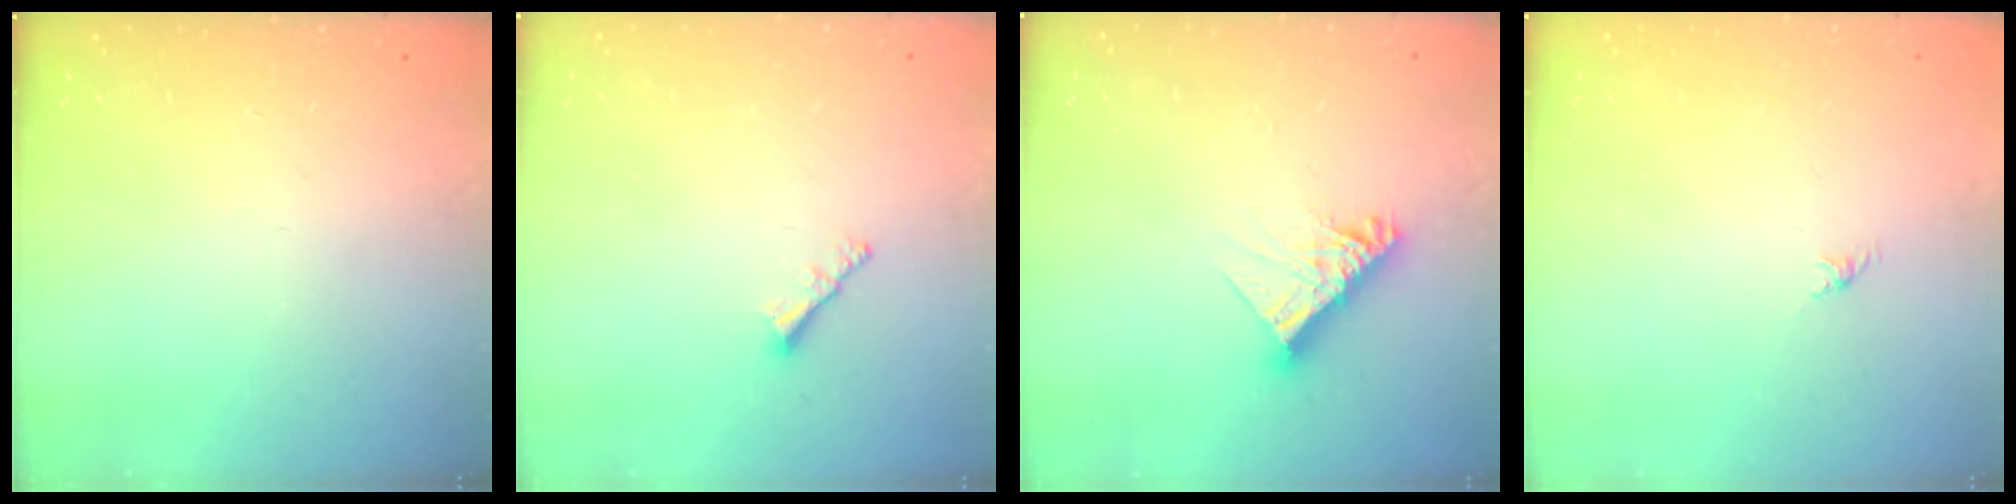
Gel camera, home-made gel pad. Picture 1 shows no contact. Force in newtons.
{"total": 2.1, "press": 2.0, "slide": 0.5}
{"total": 11.5, "press": 11.4, "slide": 1.1}
{"total": 0.0}